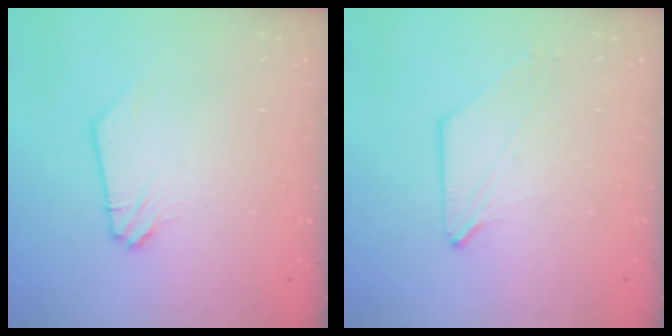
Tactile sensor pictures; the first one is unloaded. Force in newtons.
{"total": 1.3, "press": 1.3, "slide": 0.3}